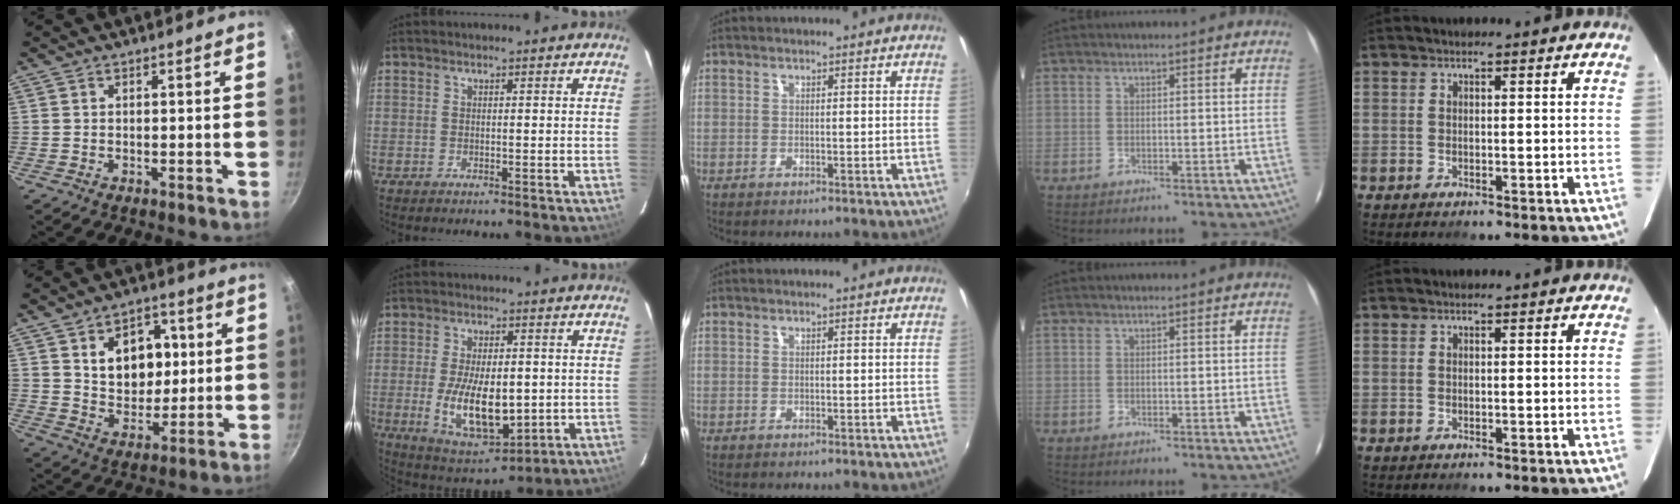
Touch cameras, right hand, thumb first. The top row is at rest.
{"thumb": {"total": 13.2, "force": [3.3, 9.7, 8.4], "torque": [-0.078, -0.014, 0.055]}, "index": {"total": 14.4, "force": [-1.7, 7.0, 12.5], "torque": [-0.242, -0.018, -0.014]}}